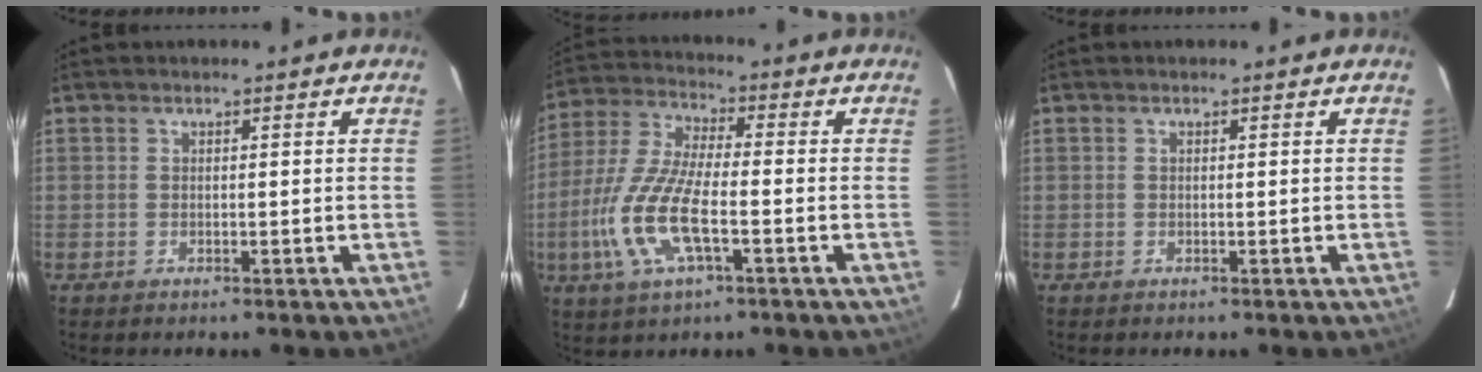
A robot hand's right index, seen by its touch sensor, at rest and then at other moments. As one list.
[{"total": 13.8, "force": [-4.3, 4.0, 12.5], "torque": [-0.276, -0.007, -0.087]}, {"total": 0.0}]